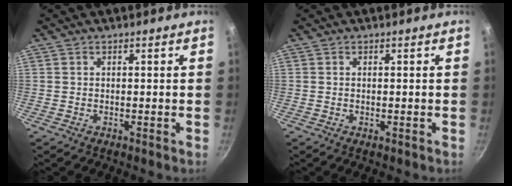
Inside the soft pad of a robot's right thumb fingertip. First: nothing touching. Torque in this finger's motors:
{"motor_torque": [-0.19, -0.09, -0.29, 0.29, 0.05]}